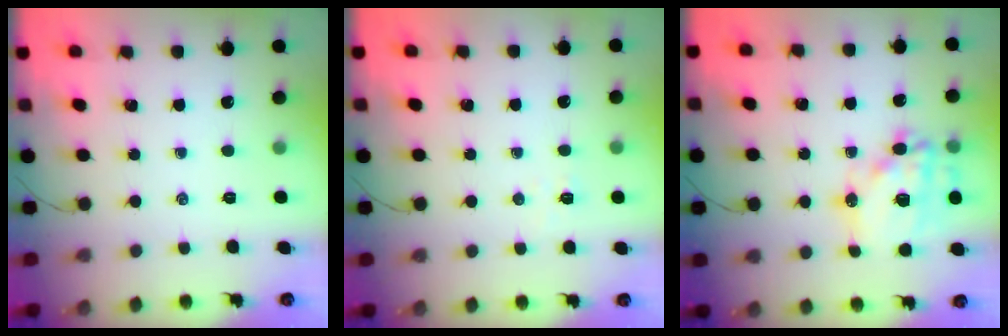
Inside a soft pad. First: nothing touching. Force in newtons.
{"total": 2.9, "press": 2.8, "slide": 0.9}
{"total": 17.5, "press": 17.1, "slide": 3.7}